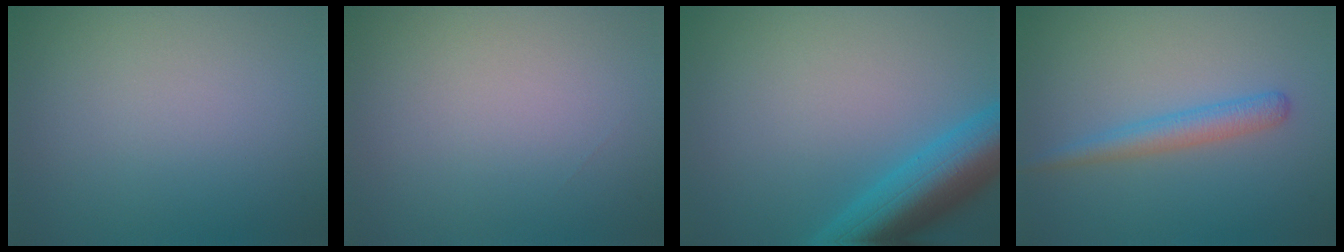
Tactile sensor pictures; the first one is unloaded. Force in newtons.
{"total": 0.0}
{"total": 7.5, "press": 7.5, "slide": 0.4}
{"total": 2.4, "press": 2.4, "slide": 0.2}